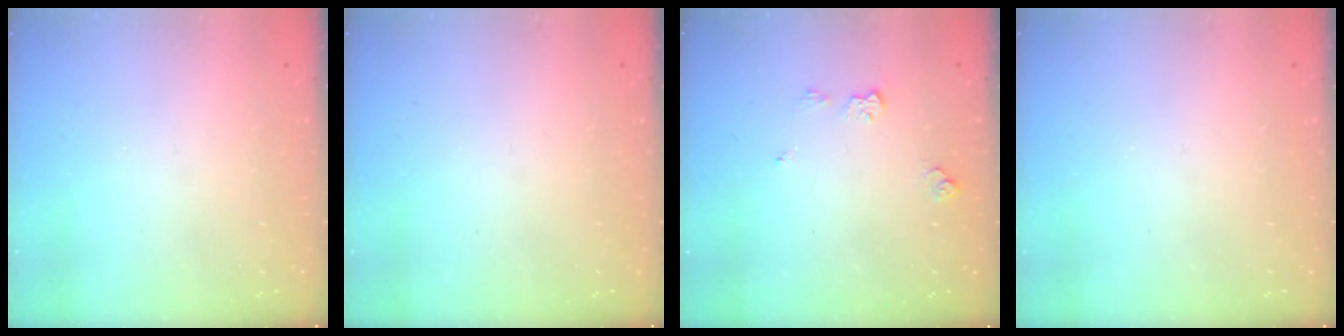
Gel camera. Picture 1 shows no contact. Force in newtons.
{"total": 0.0}
{"total": 5.9, "press": 5.9, "slide": 0.8}
{"total": 0.0}